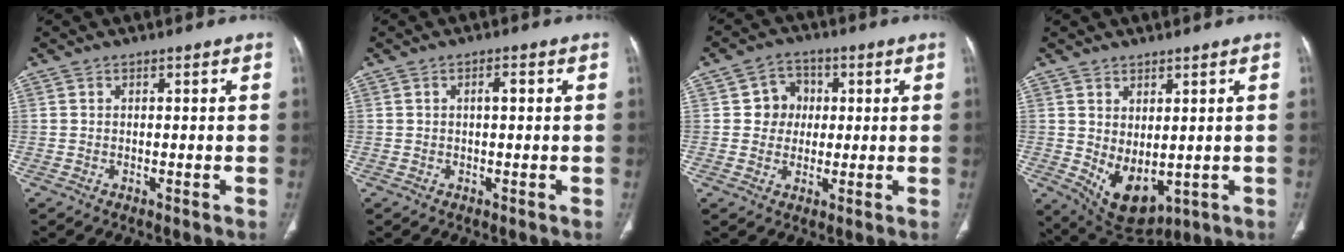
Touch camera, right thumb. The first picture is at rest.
{"total": 1.6, "force": [0.2, 0.7, 1.4], "torque": [-0.026, 0.004, 0.001]}
{"total": 6.2, "force": [0.7, 5.7, 2.2], "torque": [0.004, 0.009, 0.005]}
{"total": 9.1, "force": [-0.5, 5.4, 7.2], "torque": [-0.104, -0.012, 0.023]}